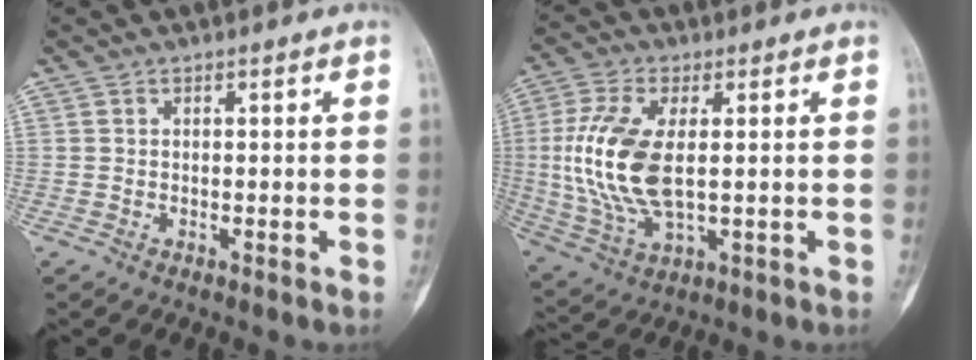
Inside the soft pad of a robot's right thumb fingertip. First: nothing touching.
{"total": 15.0, "force": [0.9, 7.6, 12.9], "torque": [-0.280, -0.006, 0.025]}